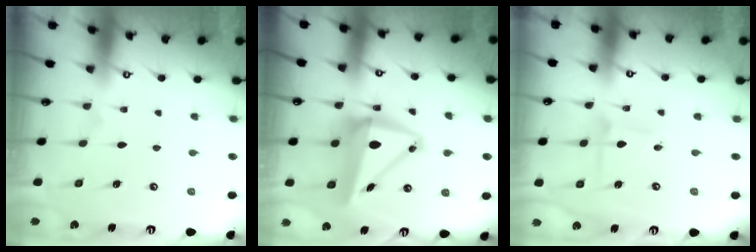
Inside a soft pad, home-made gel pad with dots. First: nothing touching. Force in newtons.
{"total": 10.9, "press": 10.6, "slide": 2.4}
{"total": 2.1, "press": 2.1, "slide": 0.2}